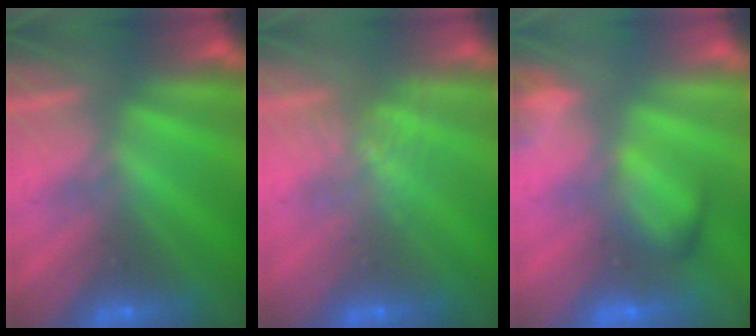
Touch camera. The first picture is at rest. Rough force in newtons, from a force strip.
{"total": 1.6}
{"total": 2.6}